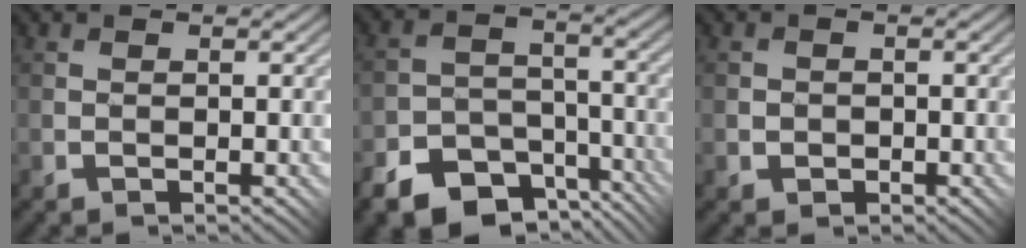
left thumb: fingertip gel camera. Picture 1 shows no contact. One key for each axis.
{"total": 12.4, "fx": -8.7, "fy": 7.6, "fz": 4.6, "tx": -0.106, "ty": -0.020, "tz": -0.126}
{"total": 1.3, "fx": -0.5, "fy": 1.2, "fz": 0.4, "tx": 0.003, "ty": 0.004, "tz": -0.011}